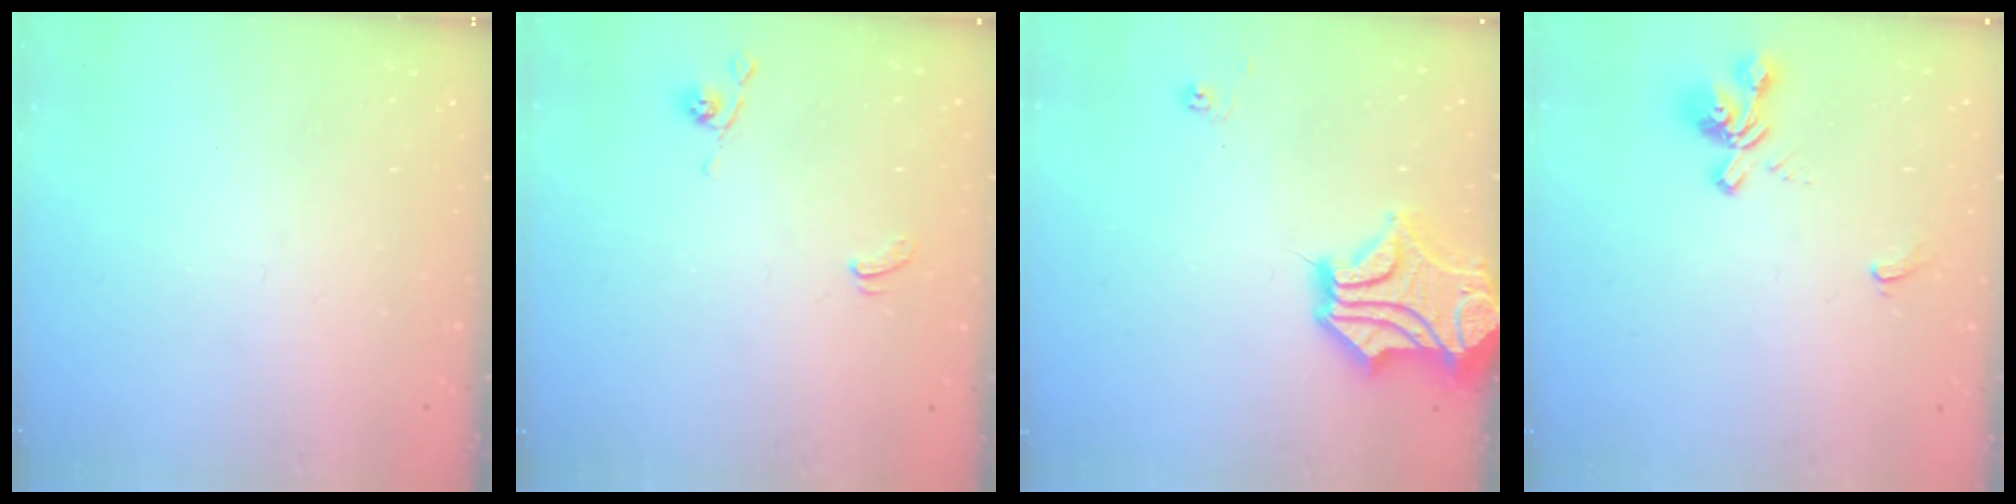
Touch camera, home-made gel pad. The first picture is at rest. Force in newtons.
{"total": 0.0}
{"total": 7.5, "press": 7.2, "slide": 2.2}
{"total": 1.4, "press": 0.8, "slide": 1.2}